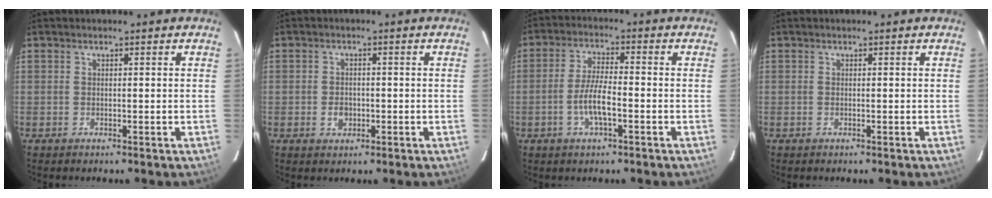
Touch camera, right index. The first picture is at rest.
{"total": 2.7, "force": [-0.8, 2.2, 1.4], "torque": [-0.027, 0.002, -0.011]}
{"total": 6.4, "force": [-2.3, 1.5, 5.8], "torque": [-0.116, 0.003, -0.045]}
{"total": 0.0}